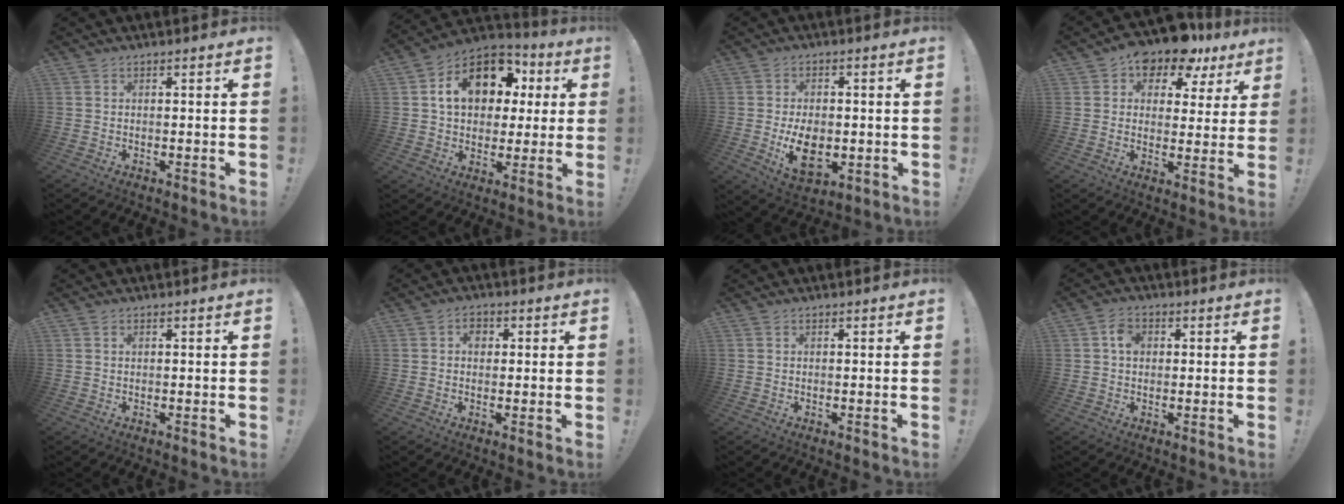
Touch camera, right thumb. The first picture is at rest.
{"total": 16.2, "force": [5.1, 11.9, 9.8], "torque": [-0.147, -0.011, 0.099]}
{"total": 10.8, "force": [-2.2, 7.2, 7.6], "torque": [-0.122, -0.003, -0.036]}
{"total": 11.2, "force": [8.2, 6.1, 4.7], "torque": [-0.070, -0.061, 0.146]}
{"total": 0.0}
{"total": 3.3, "force": [0.7, 2.5, 2.0], "torque": [-0.026, 0.001, 0.010]}
{"total": 0.0}
{"total": 4.1, "force": [0.6, 3.2, 2.5], "torque": [-0.033, 0.004, 0.008]}